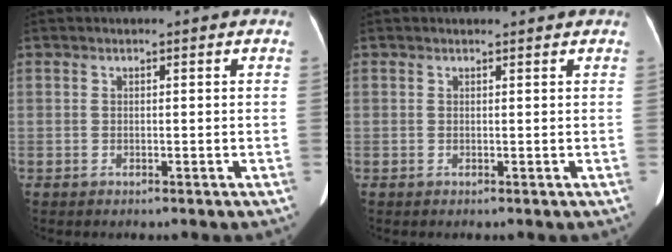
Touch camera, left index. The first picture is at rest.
{"total": 1.2, "force": [1.2, 0.3, 0.1], "torque": [-0.014, 0.012, 0.013]}